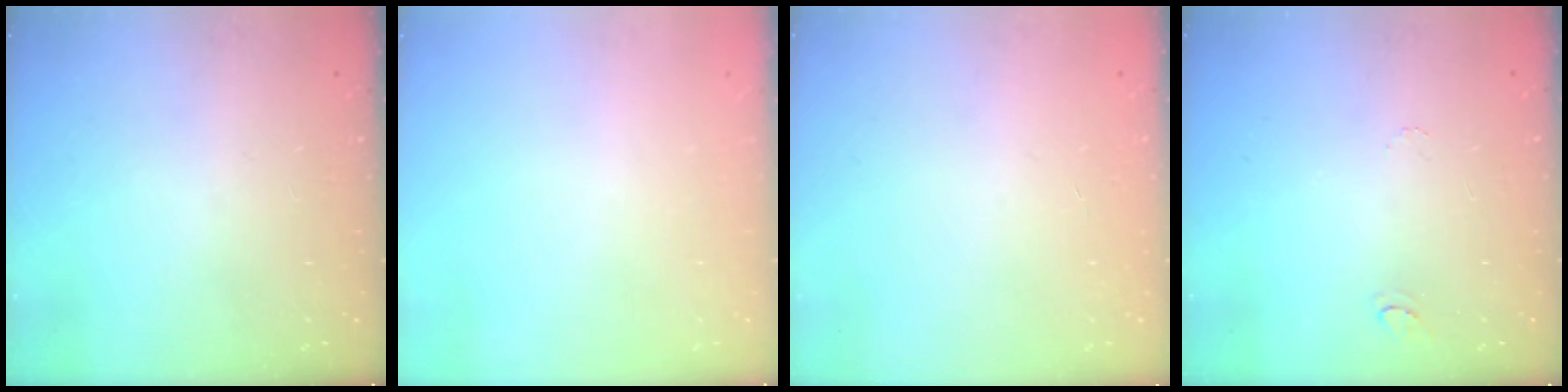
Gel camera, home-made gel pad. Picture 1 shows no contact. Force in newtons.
{"total": 0.0}
{"total": 0.0}
{"total": 4.1, "press": 4.1, "slide": 0.3}